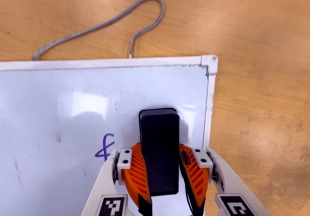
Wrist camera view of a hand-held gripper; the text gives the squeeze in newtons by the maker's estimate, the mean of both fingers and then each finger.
{"total": 14.7, "left": 14.6, "right": 14.8}